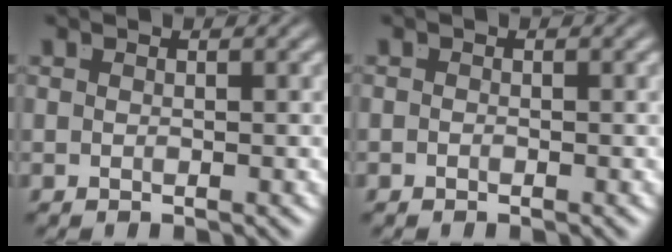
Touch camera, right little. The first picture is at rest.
{"total": 0.7, "force": [-0.4, -0.6, -0.2], "torque": [0.004, -0.008, -0.004]}